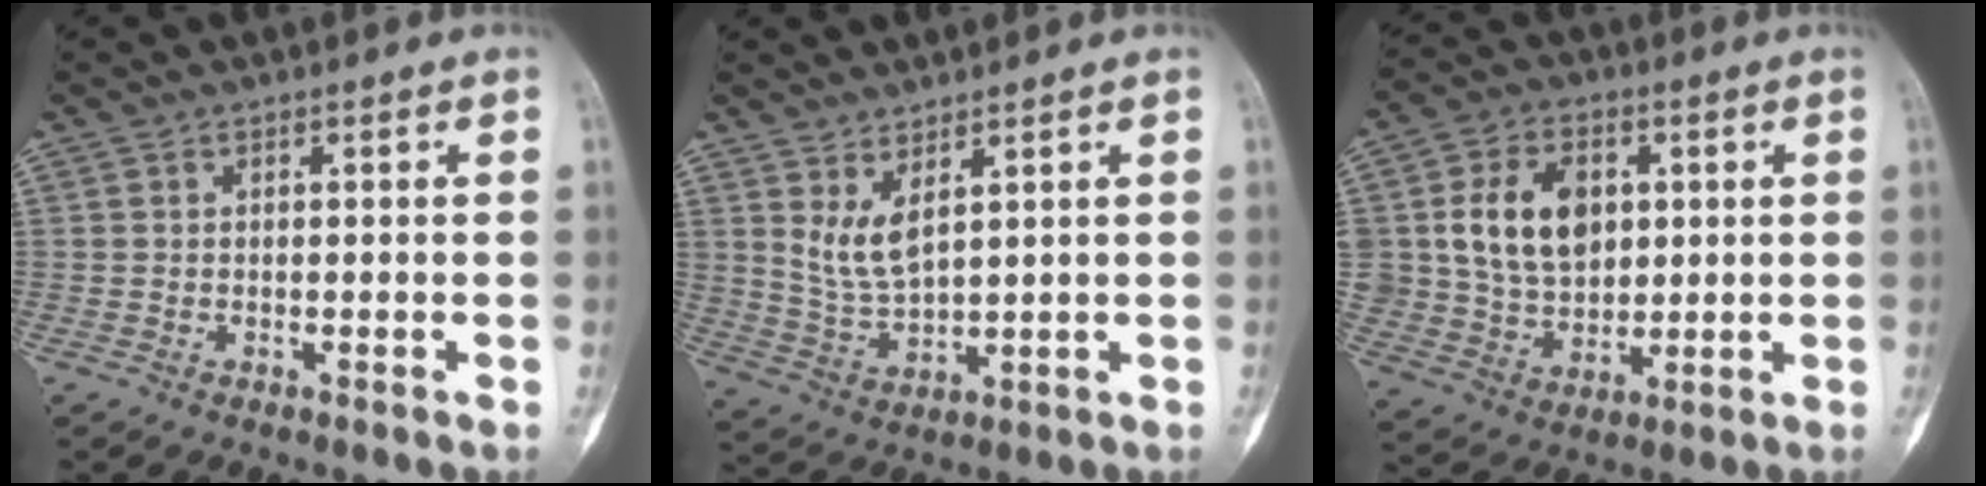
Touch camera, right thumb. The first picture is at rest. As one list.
[{"total": 6.1, "force": [3.2, 2.4, 4.6], "torque": [-0.088, -0.033, 0.076]}, {"total": 14.0, "force": [2.9, 10.2, 9.1], "torque": [-0.123, -0.007, 0.059]}]